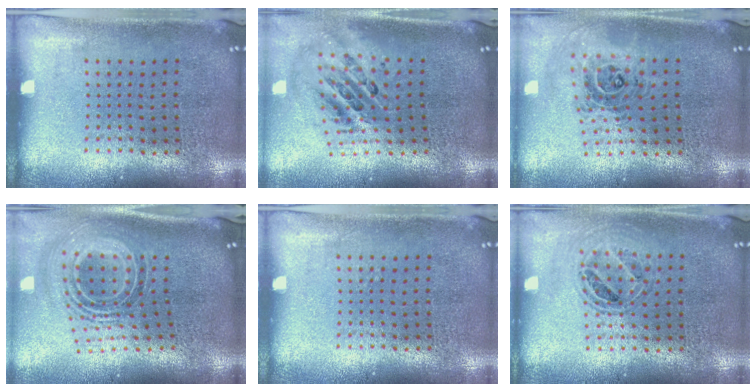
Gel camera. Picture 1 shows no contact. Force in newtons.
{"total": 2.5, "press": 1.7, "slide": 1.8}
{"total": 1.0, "press": 1.0, "slide": 0.3}
{"total": 1.8, "press": 1.3, "slide": 1.2}
{"total": 0.0}
{"total": 0.8, "press": 0.7, "slide": 0.2}